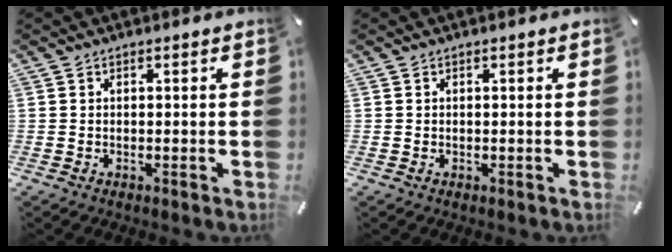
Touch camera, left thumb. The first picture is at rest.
{"total": 0.0}